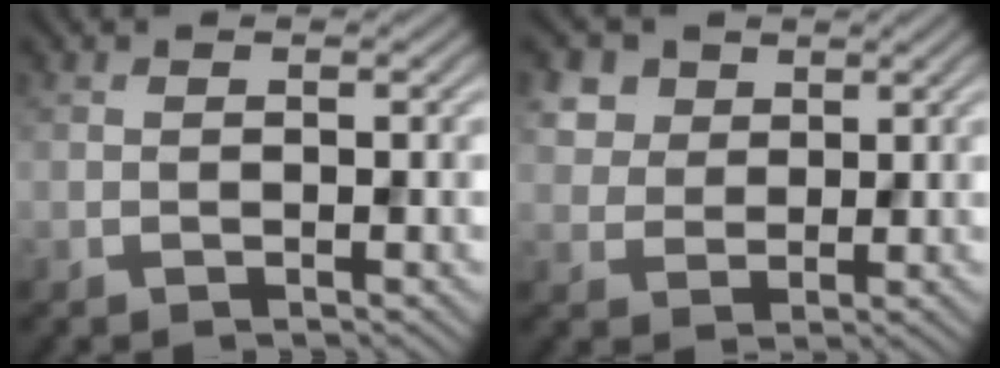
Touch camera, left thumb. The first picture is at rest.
{"total": 5.0, "force": [2.7, 3.8, 2.0], "torque": [-0.069, -0.004, 0.055]}